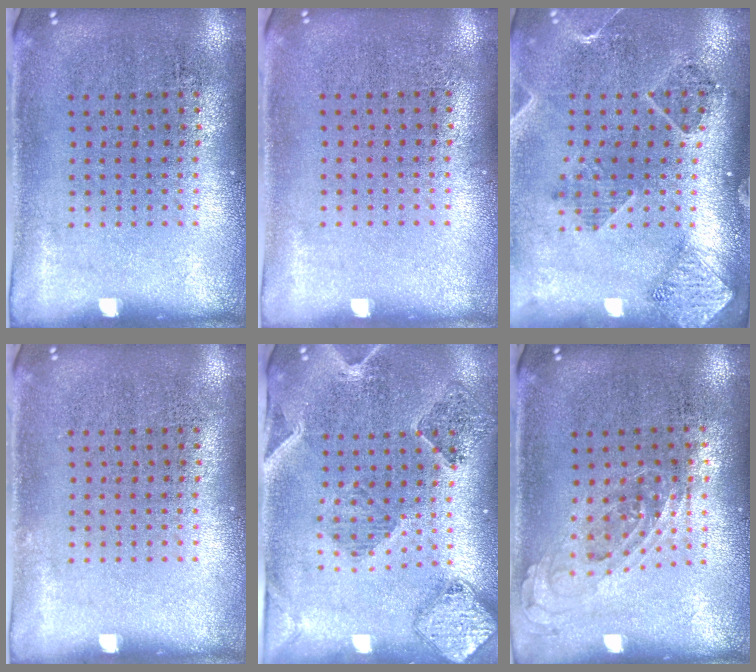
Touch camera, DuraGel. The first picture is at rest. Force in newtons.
{"total": 0.0}
{"total": 1.5, "press": 1.5, "slide": 0.2}
{"total": 0.0}
{"total": 0.9, "press": 0.9, "slide": 0.3}
{"total": 0.8, "press": 0.7, "slide": 0.4}